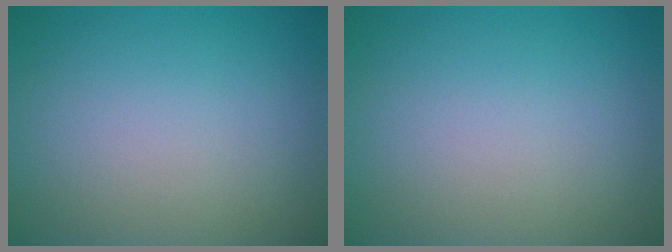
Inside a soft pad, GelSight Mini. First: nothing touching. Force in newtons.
{"total": 0.0}